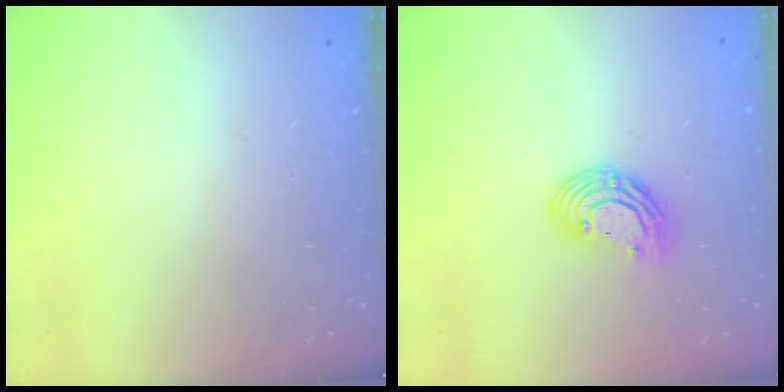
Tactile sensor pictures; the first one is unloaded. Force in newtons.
{"total": 9.8, "press": 9.8, "slide": 0.6}